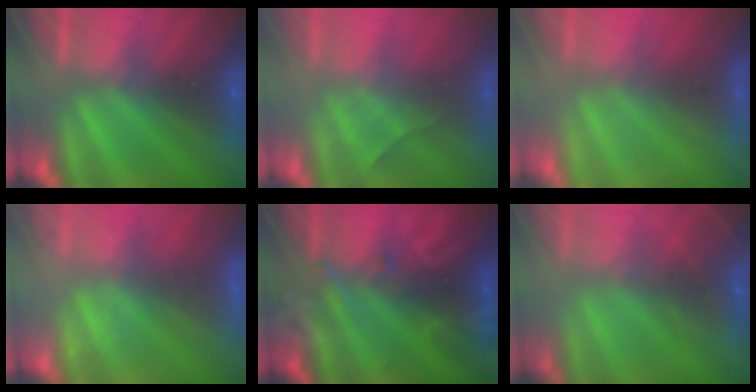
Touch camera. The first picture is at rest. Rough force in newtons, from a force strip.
{"total": 2.3}
{"total": 9.1}
{"total": 2.0}
{"total": 2.4}
{"total": 7.0}